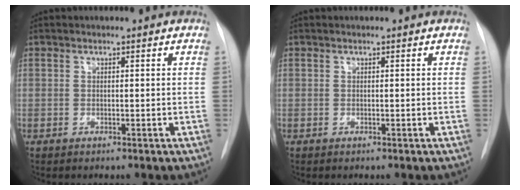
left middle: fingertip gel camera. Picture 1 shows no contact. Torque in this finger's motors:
{"motor_torque": [-0.30, -0.01, 0.00, 0.00]}